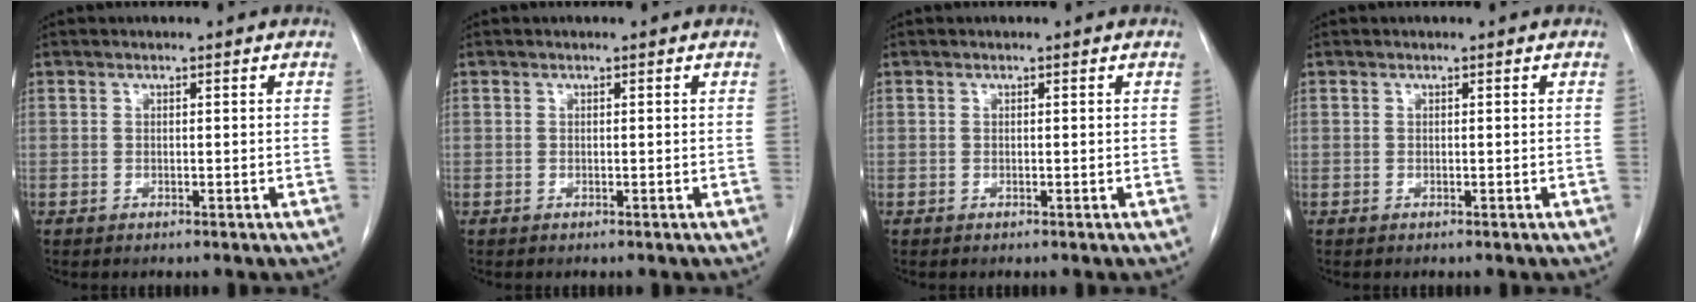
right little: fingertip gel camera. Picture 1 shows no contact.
{"total": 0.0}
{"total": 0.0}
{"total": 0.0}